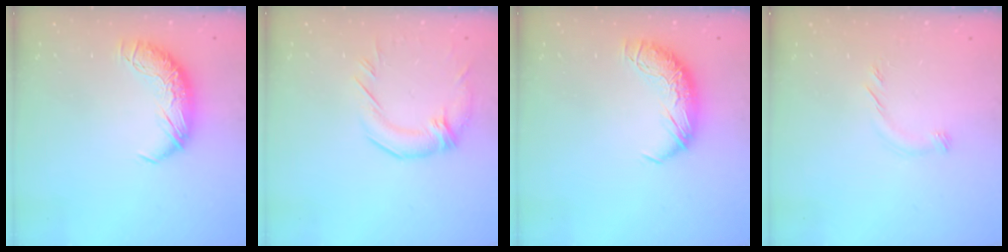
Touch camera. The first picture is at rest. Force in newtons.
{"total": 2.1, "press": 1.4, "slide": 1.6}
{"total": 0.0}
{"total": 5.3, "press": 5.1, "slide": 1.2}